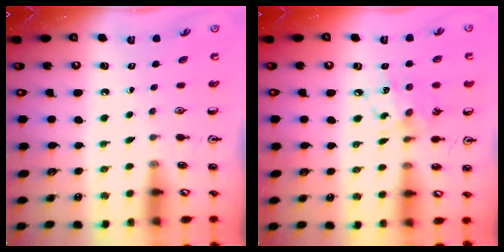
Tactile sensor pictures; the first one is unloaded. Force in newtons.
{"total": 10.4, "press": 10.4, "slide": 0.6}